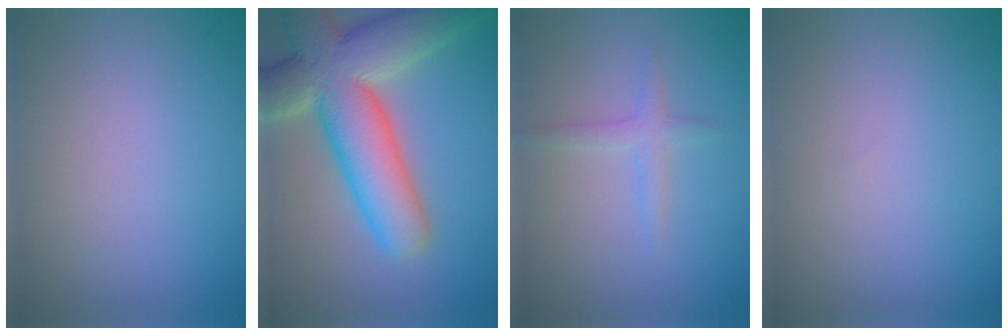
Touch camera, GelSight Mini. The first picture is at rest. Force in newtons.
{"total": 12.1, "press": 12.0, "slide": 1.2}
{"total": 1.7, "press": 1.7, "slide": 0.1}
{"total": 0.0}